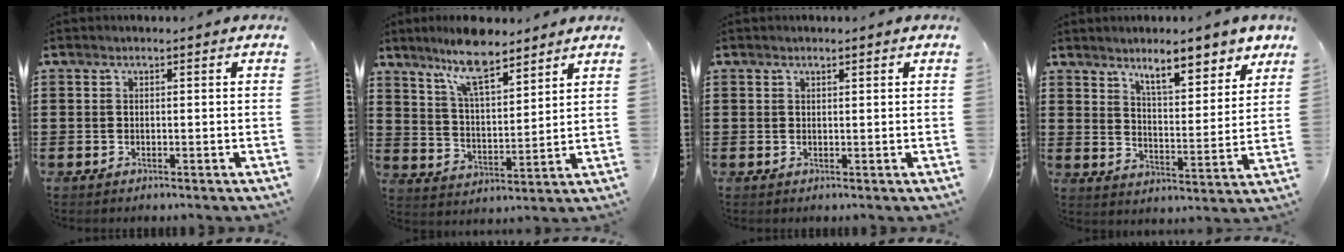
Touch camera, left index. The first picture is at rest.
{"total": 9.9, "force": [7.6, 2.5, 5.9], "torque": [-0.126, -0.016, 0.138]}
{"total": 0.8, "force": [0.6, 0.1, 0.5], "torque": [-0.011, -0.001, 0.012]}
{"total": 8.0, "force": [6.7, 1.4, 4.0], "torque": [-0.066, -0.036, 0.113]}